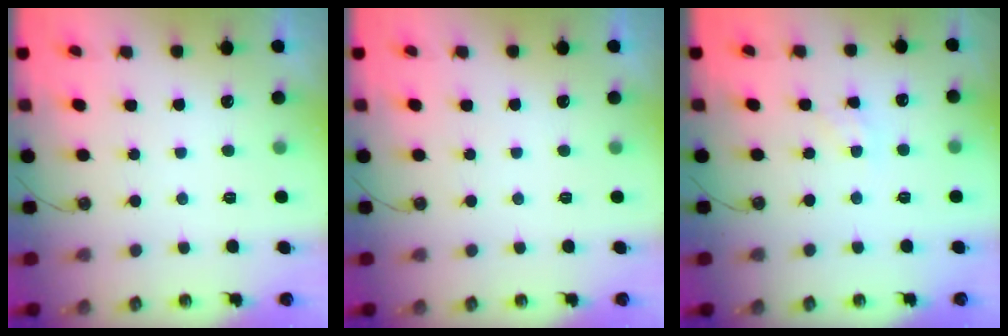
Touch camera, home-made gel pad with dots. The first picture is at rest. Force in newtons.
{"total": 0.0}
{"total": 2.8, "press": 2.8, "slide": 0.5}